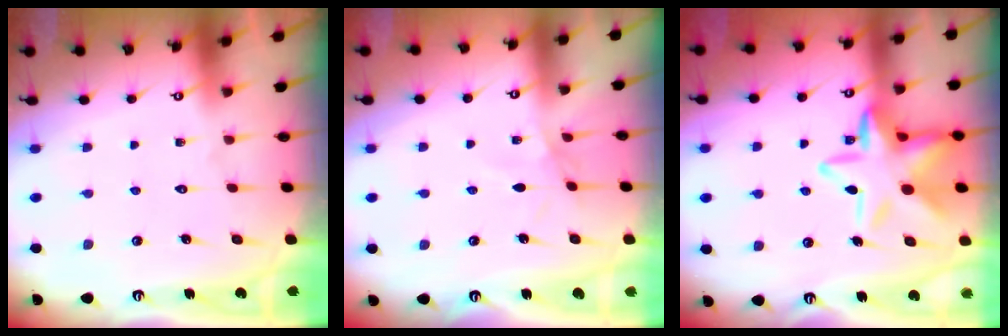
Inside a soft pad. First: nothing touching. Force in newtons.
{"total": 2.7, "press": 2.7, "slide": 0.5}
{"total": 16.4, "press": 16.3, "slide": 1.8}